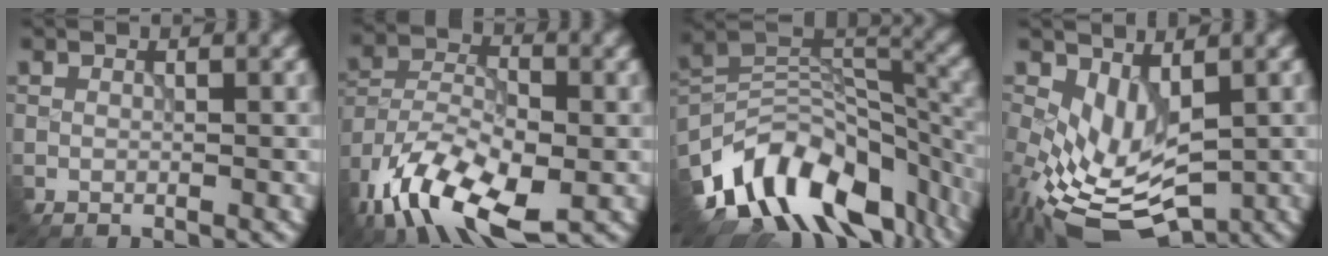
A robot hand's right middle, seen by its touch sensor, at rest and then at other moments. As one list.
[{"total": 11.8, "force": [-7.1, 5.3, 7.9], "torque": [-0.159, -0.004, -0.134]}, {"total": 13.1, "force": [-8.0, 7.4, 7.2], "torque": [-0.136, 0.014, -0.135]}, {"total": 6.3, "force": [-1.4, 3.6, 5.0], "torque": [-0.120, -0.011, -0.019]}]